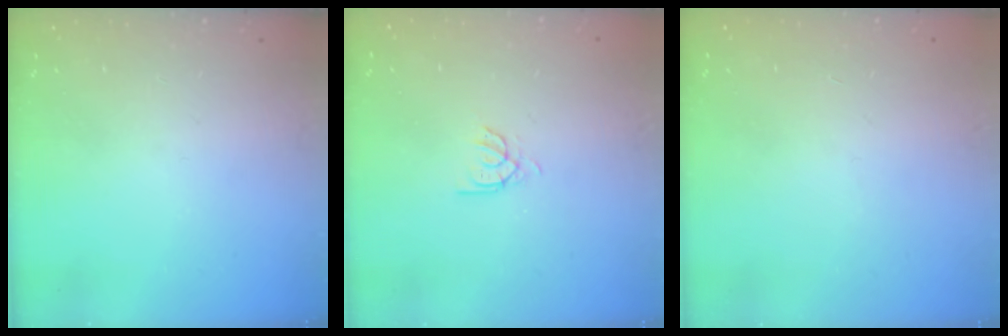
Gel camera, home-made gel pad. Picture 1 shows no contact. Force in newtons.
{"total": 2.4, "press": 2.4, "slide": 0.2}
{"total": 1.0, "press": 0.9, "slide": 0.3}